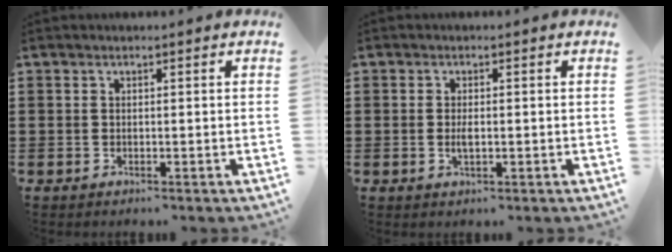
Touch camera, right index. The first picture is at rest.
{"total": 1.7, "force": [-0.2, 0.6, 1.6], "torque": [-0.029, 0.000, -0.003]}